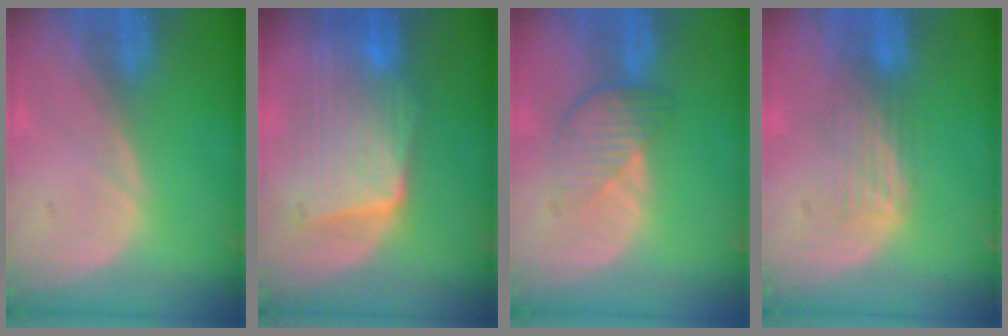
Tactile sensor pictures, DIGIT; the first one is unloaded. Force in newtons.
{"total": 9.2, "press": 8.7, "slide": 3.0}
{"total": 4.7, "press": 4.2, "slide": 2.1}
{"total": 4.3, "press": 3.6, "slide": 2.4}